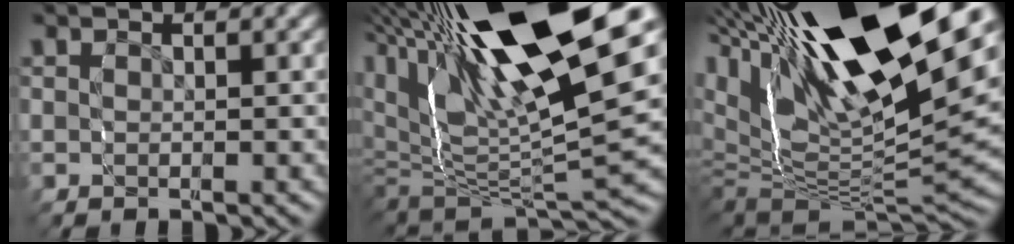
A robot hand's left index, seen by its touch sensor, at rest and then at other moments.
{"total": 16.7, "force": [4.3, 8.4, 13.7], "torque": [-0.220, -0.005, 0.078]}
{"total": 17.8, "force": [2.9, 10.4, 14.2], "torque": [-0.238, -0.016, 0.057]}